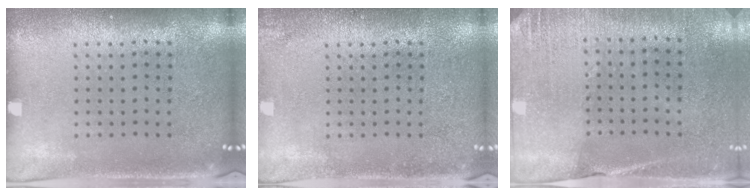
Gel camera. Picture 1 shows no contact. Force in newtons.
{"total": 1.3, "press": 1.3, "slide": 0.1}
{"total": 2.6, "press": 2.4, "slide": 1.1}